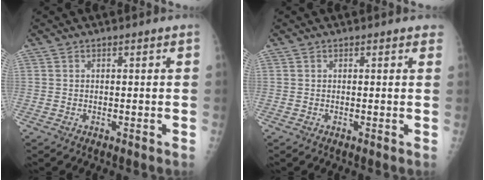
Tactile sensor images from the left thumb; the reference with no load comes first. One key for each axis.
{"total": 1.0, "fx": 0.8, "fy": 0.5, "fz": 0.4, "tx": 0.005, "ty": -0.001, "tz": 0.003}